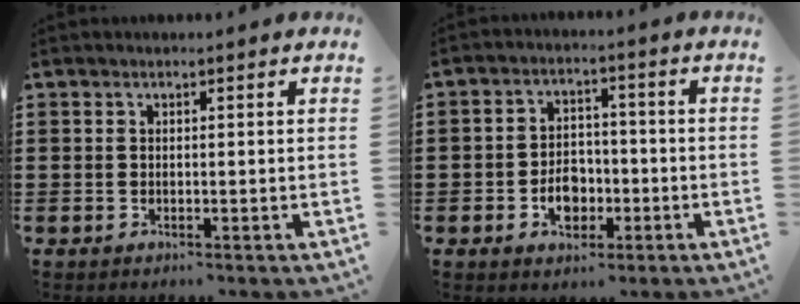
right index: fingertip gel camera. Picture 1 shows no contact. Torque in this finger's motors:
{"motor_torque": [2.14, 0.00, 0.57, -0.10]}